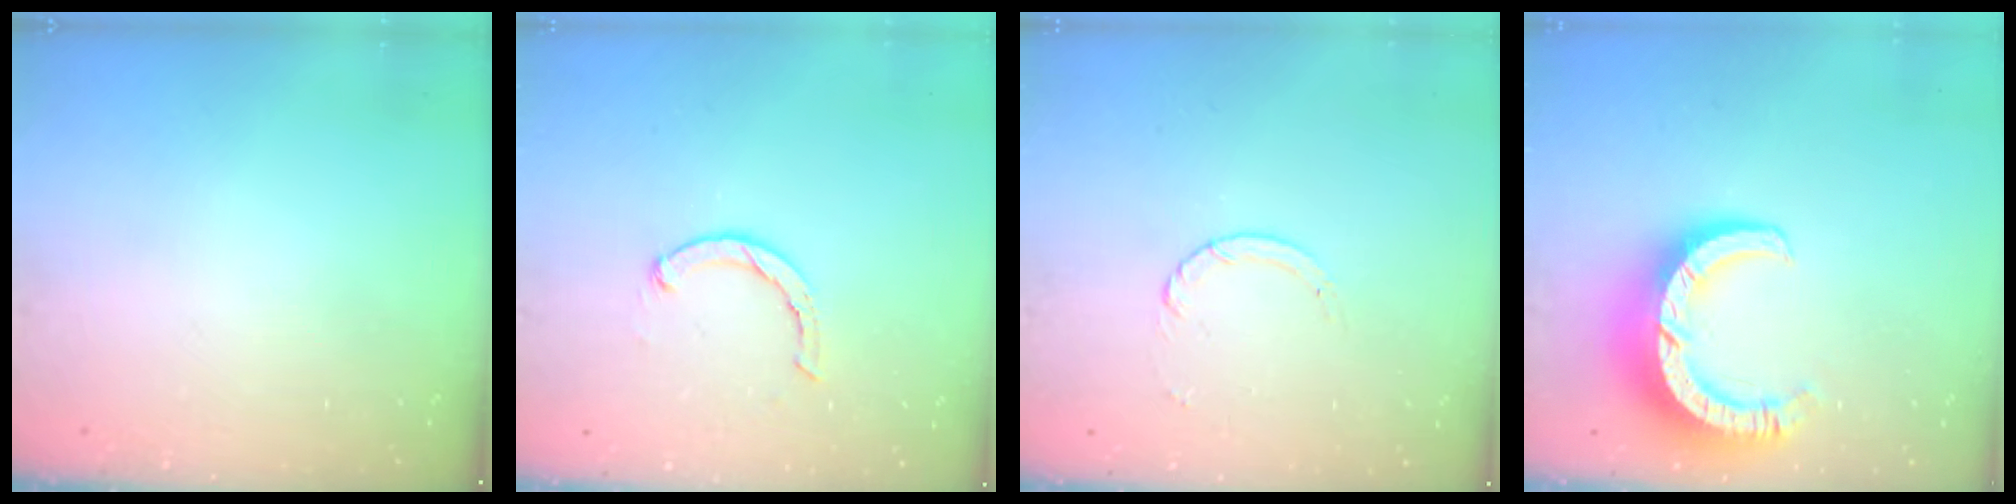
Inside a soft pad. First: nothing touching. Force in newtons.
{"total": 1.9, "press": 1.9, "slide": 0.3}
{"total": 2.5, "press": 2.4, "slide": 0.2}
{"total": 11.4, "press": 11.3, "slide": 1.1}